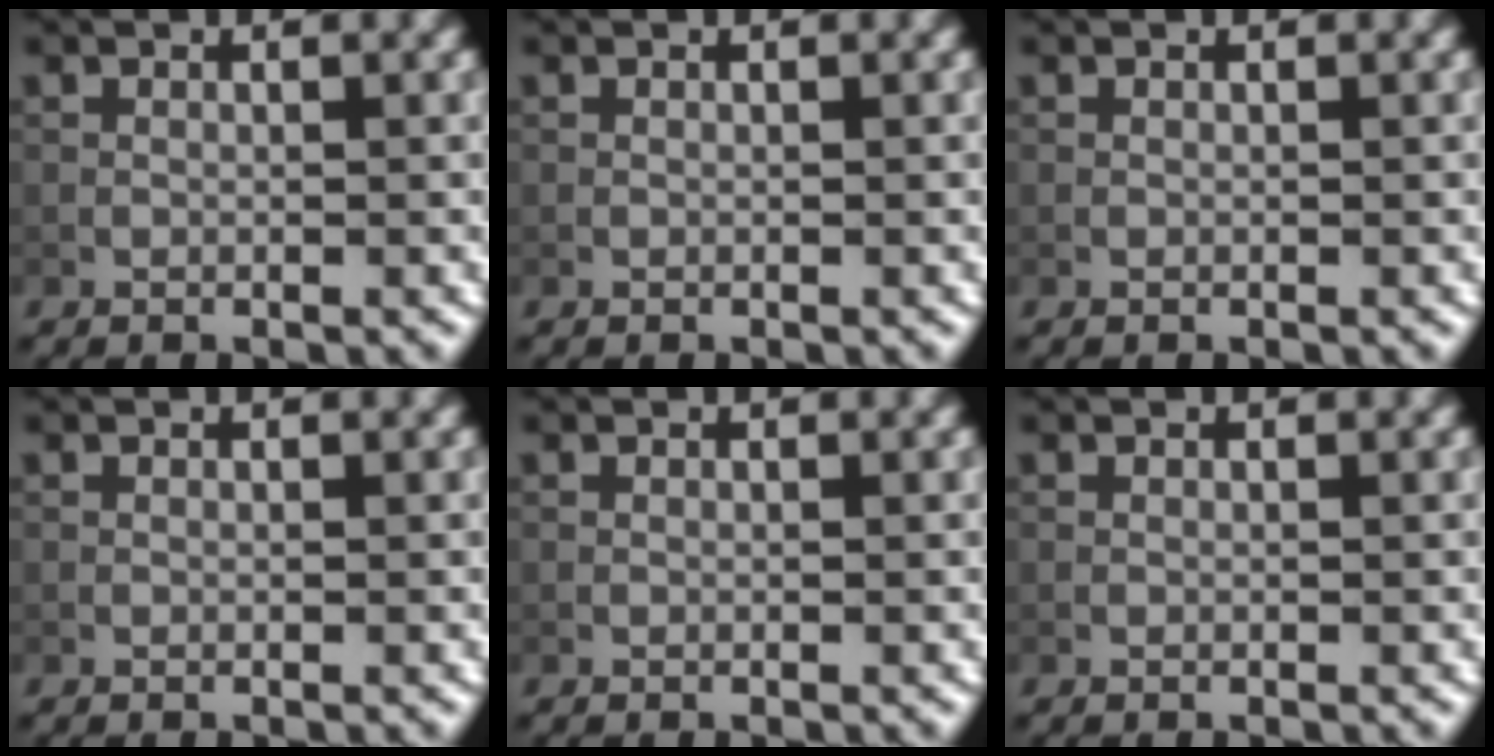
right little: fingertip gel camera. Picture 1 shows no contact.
{"total": 0.0}
{"total": 0.0}
{"total": 0.0}
{"total": 0.0}
{"total": 0.0}